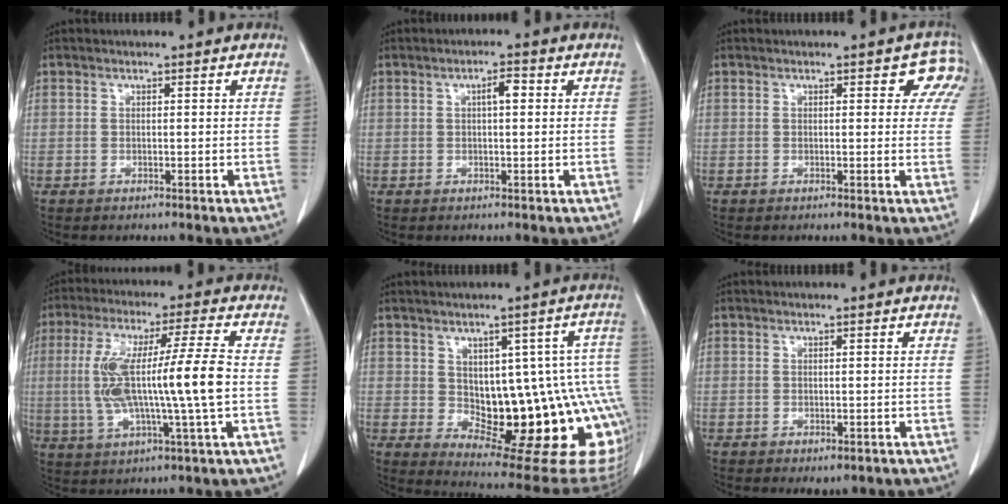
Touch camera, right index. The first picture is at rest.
{"total": 2.4, "force": [0.5, 0.6, 2.3], "torque": [-0.039, 0.005, 0.007]}
{"total": 4.2, "force": [2.6, 2.2, 2.5], "torque": [-0.007, 0.001, 0.011]}
{"total": 14.3, "force": [-0.3, 0.2, 14.3], "torque": [-0.281, 0.010, -0.007]}
{"total": 19.8, "force": [-2.3, 7.1, 18.3], "torque": [-0.148, 0.024, 0.001]}
{"total": 2.5, "force": [-1.7, 1.5, 1.1], "torque": [-0.007, -0.001, -0.014]}